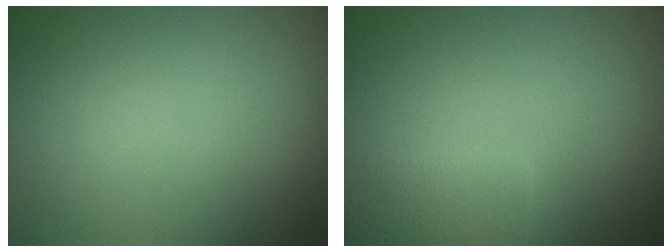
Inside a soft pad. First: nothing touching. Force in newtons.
{"total": 2.4, "press": 2.4, "slide": 0.1}